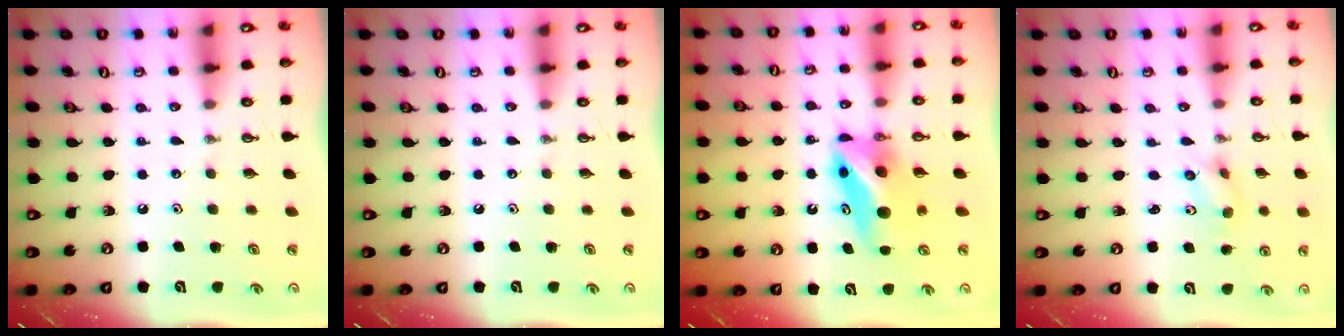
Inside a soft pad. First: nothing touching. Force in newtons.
{"total": 0.0}
{"total": 9.2, "press": 7.9, "slide": 4.8}
{"total": 2.8, "press": 2.6, "slide": 1.1}